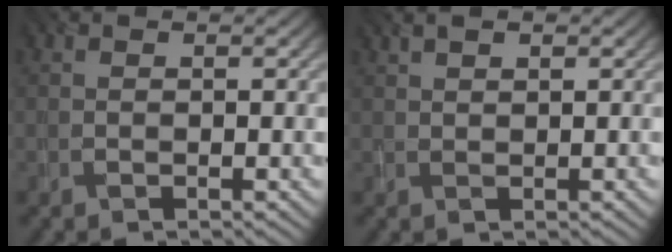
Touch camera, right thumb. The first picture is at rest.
{"total": 2.2, "force": [1.6, 0.8, 1.2], "torque": [-0.028, 0.010, 0.034]}